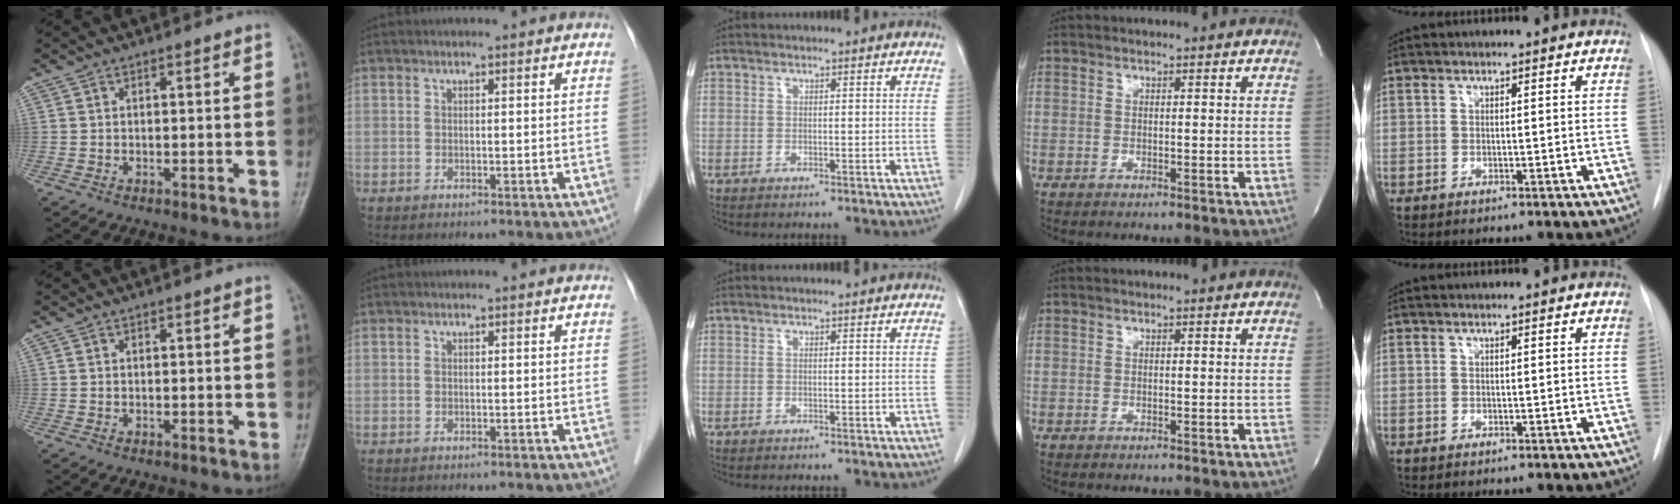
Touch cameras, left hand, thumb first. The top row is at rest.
{}